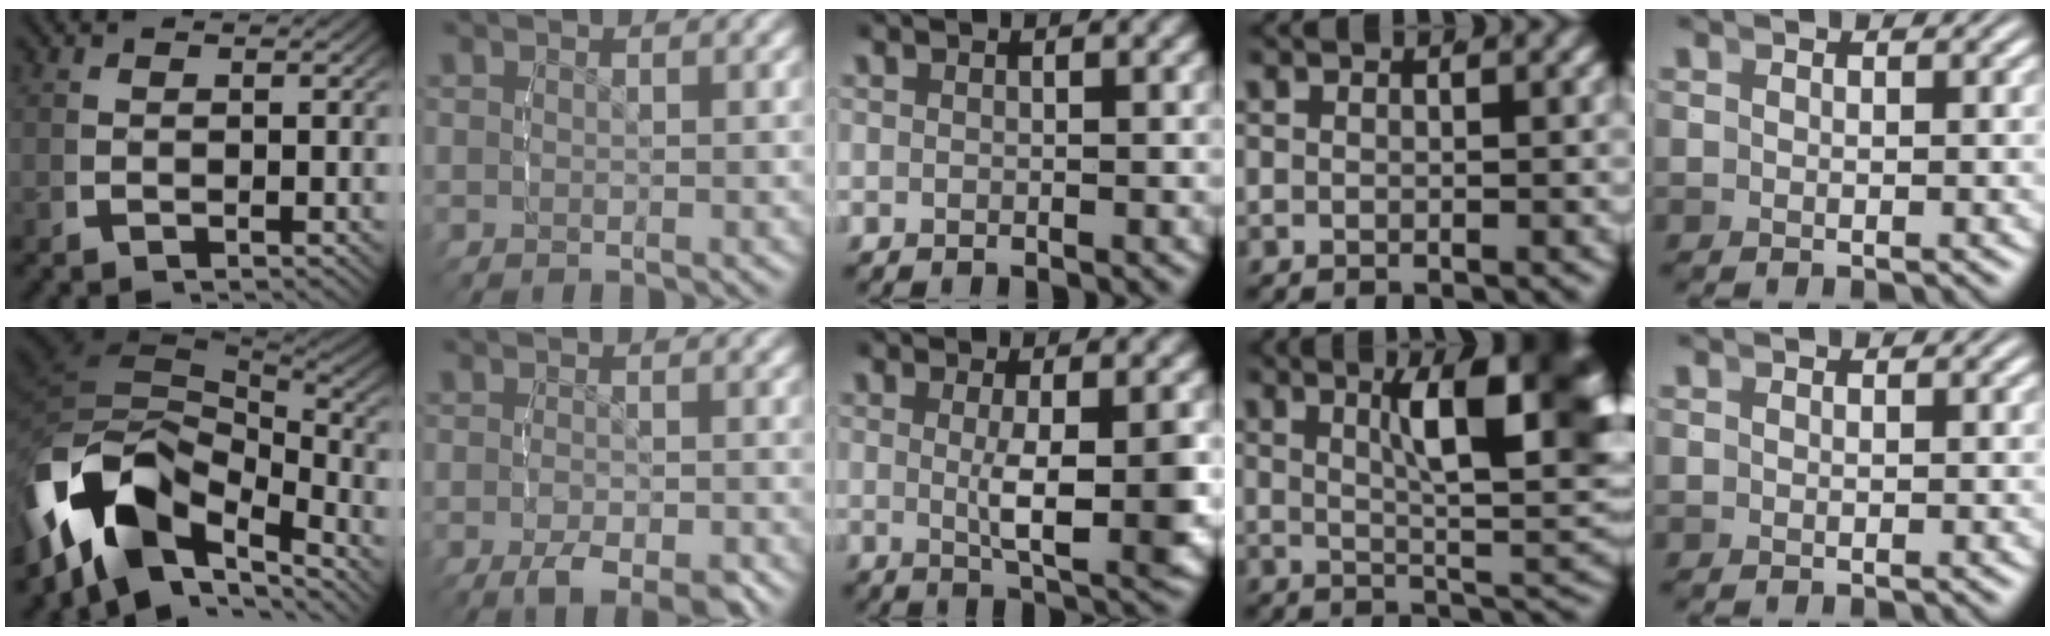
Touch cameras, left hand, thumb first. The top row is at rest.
{"thumb": {"total": 18.2, "force": [-1.8, 12.2, 13.4], "torque": [-0.264, -0.035, -0.016]}, "index": {"total": 4.5, "force": [-2.5, 1.9, 3.2], "torque": [-0.064, -0.020, -0.035]}, "middle": {"total": 5.2, "force": [0.0, 1.4, 5.1], "torque": [-0.081, -0.013, 0.004]}, "ring": {"total": 12.3, "force": [2.7, 4.0, 11.3], "torque": [-0.121, -0.002, 0.047]}}